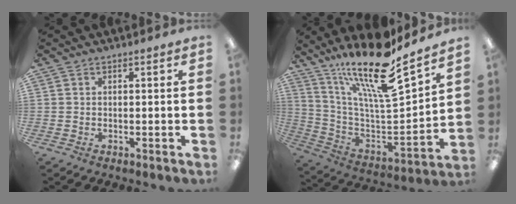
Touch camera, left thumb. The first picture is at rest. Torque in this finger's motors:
{"motor_torque": [1.37, 0.03, 1.29, -1.53, 0.26]}